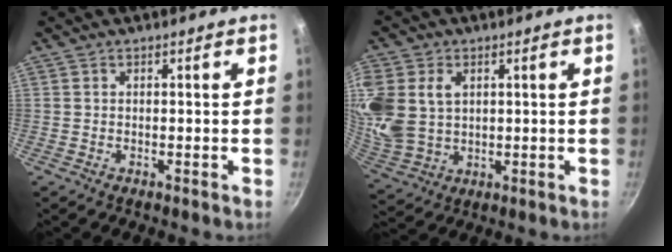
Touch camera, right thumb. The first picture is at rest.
{"total": 16.8, "force": [4.0, 12.8, 10.1], "torque": [-0.245, 0.005, 0.090]}